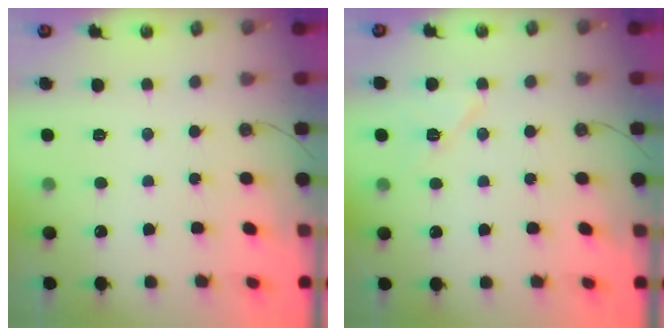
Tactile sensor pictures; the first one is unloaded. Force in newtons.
{"total": 7.5, "press": 7.3, "slide": 1.6}